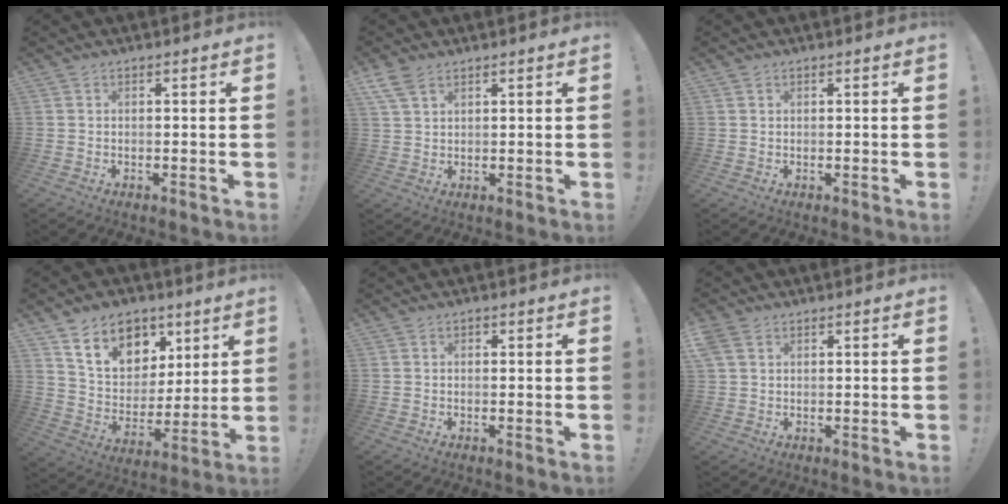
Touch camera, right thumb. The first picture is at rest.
{"total": 5.4, "force": [3.6, 2.7, 3.0], "torque": [-0.062, -0.008, 0.072]}
{"total": 0.8, "force": [0.6, 0.5, 0.1], "torque": [0.001, -0.001, 0.011]}
{"total": 15.0, "force": [9.0, 10.6, 5.6], "torque": [-0.095, -0.048, 0.175]}
{"total": 0.7, "force": [0.0, 0.7, 0.1], "torque": [0.002, 0.002, -0.001]}
{"total": 3.8, "force": [1.9, 2.6, 2.0], "torque": [-0.045, 0.005, 0.041]}